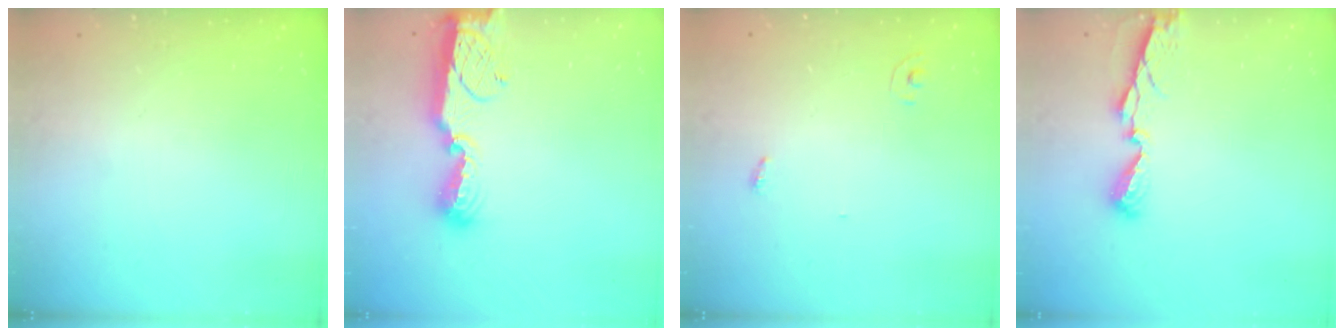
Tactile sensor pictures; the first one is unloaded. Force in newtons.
{"total": 12.8, "press": 11.4, "slide": 5.9}
{"total": 2.8, "press": 2.8, "slide": 0.1}
{"total": 7.2, "press": 7.2, "slide": 0.5}